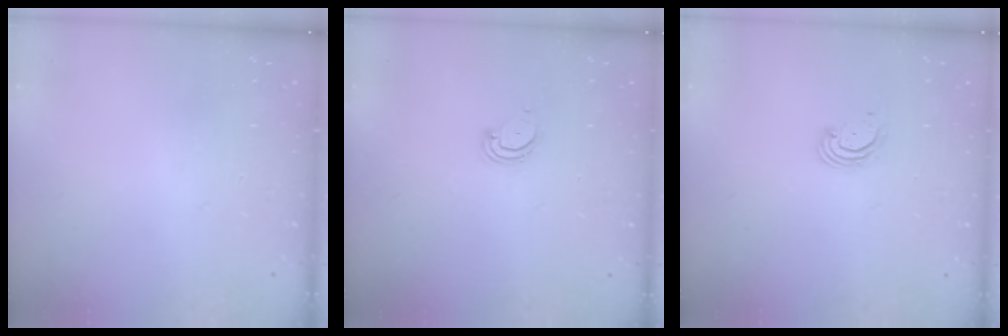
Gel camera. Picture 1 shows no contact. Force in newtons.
{"total": 3.6, "press": 3.5, "slide": 0.3}
{"total": 3.0, "press": 3.0, "slide": 0.3}